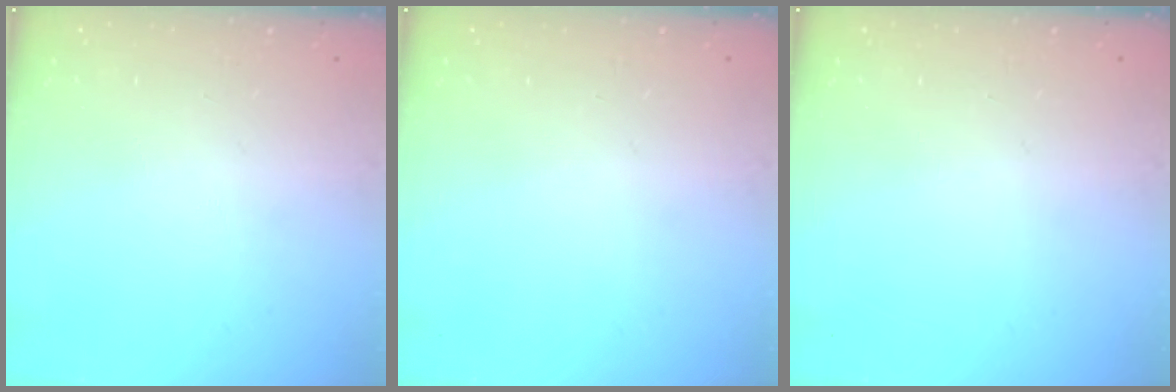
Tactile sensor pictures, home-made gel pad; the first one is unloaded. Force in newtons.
{"total": 0.0}
{"total": 0.0}